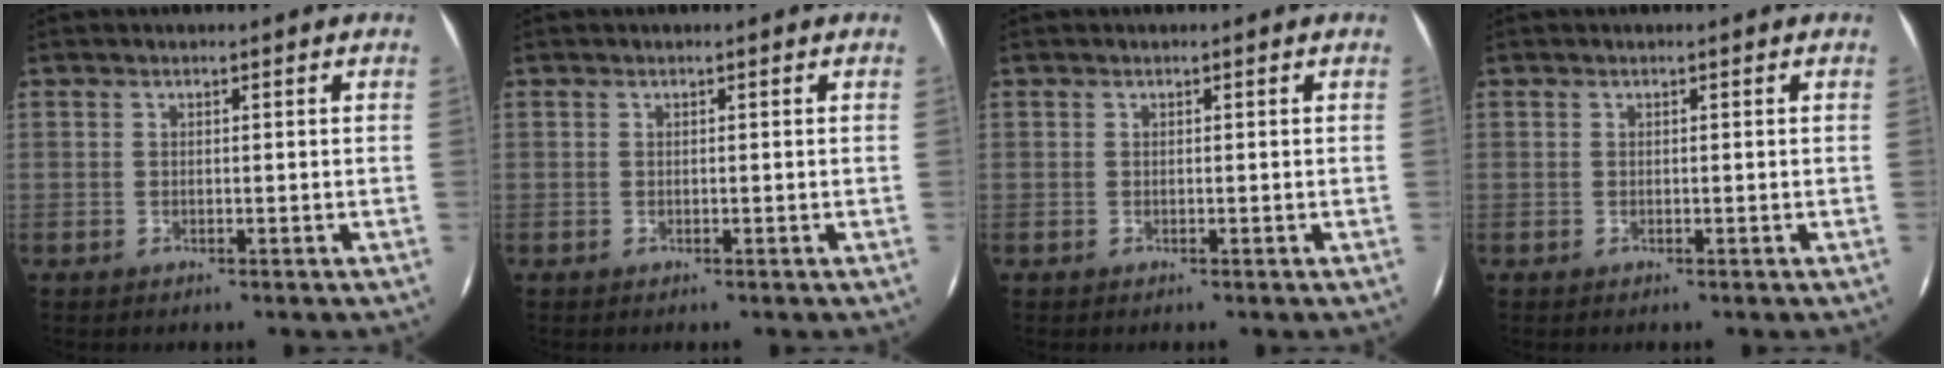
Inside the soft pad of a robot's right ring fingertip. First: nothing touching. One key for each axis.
{"total": 0.0}
{"total": 0.0}
{"total": 0.0}